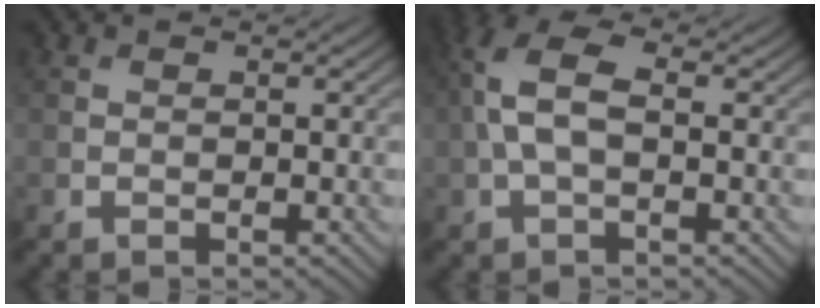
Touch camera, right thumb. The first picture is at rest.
{"total": 6.9, "force": [0.4, 3.4, 6.0], "torque": [-0.149, 0.020, -0.002]}